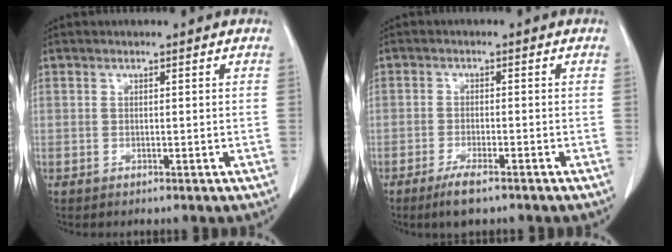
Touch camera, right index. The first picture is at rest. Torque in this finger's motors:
{"motor_torque": [0.26, -0.32, -0.04, -0.01]}